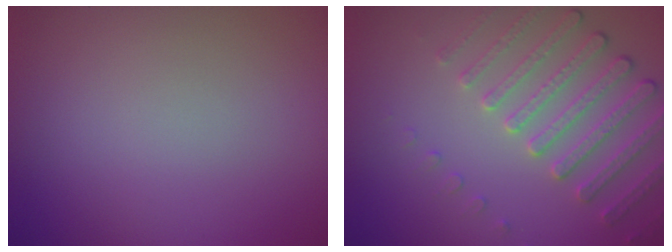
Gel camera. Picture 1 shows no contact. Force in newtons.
{"total": 4.0, "press": 3.7, "slide": 1.5}